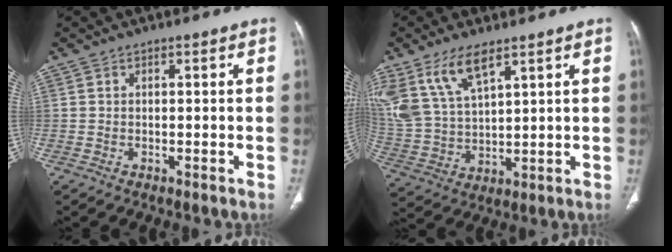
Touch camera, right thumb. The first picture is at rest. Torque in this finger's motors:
{"motor_torque": [-0.17, 0.94, 1.17, 0.94, 0.10]}